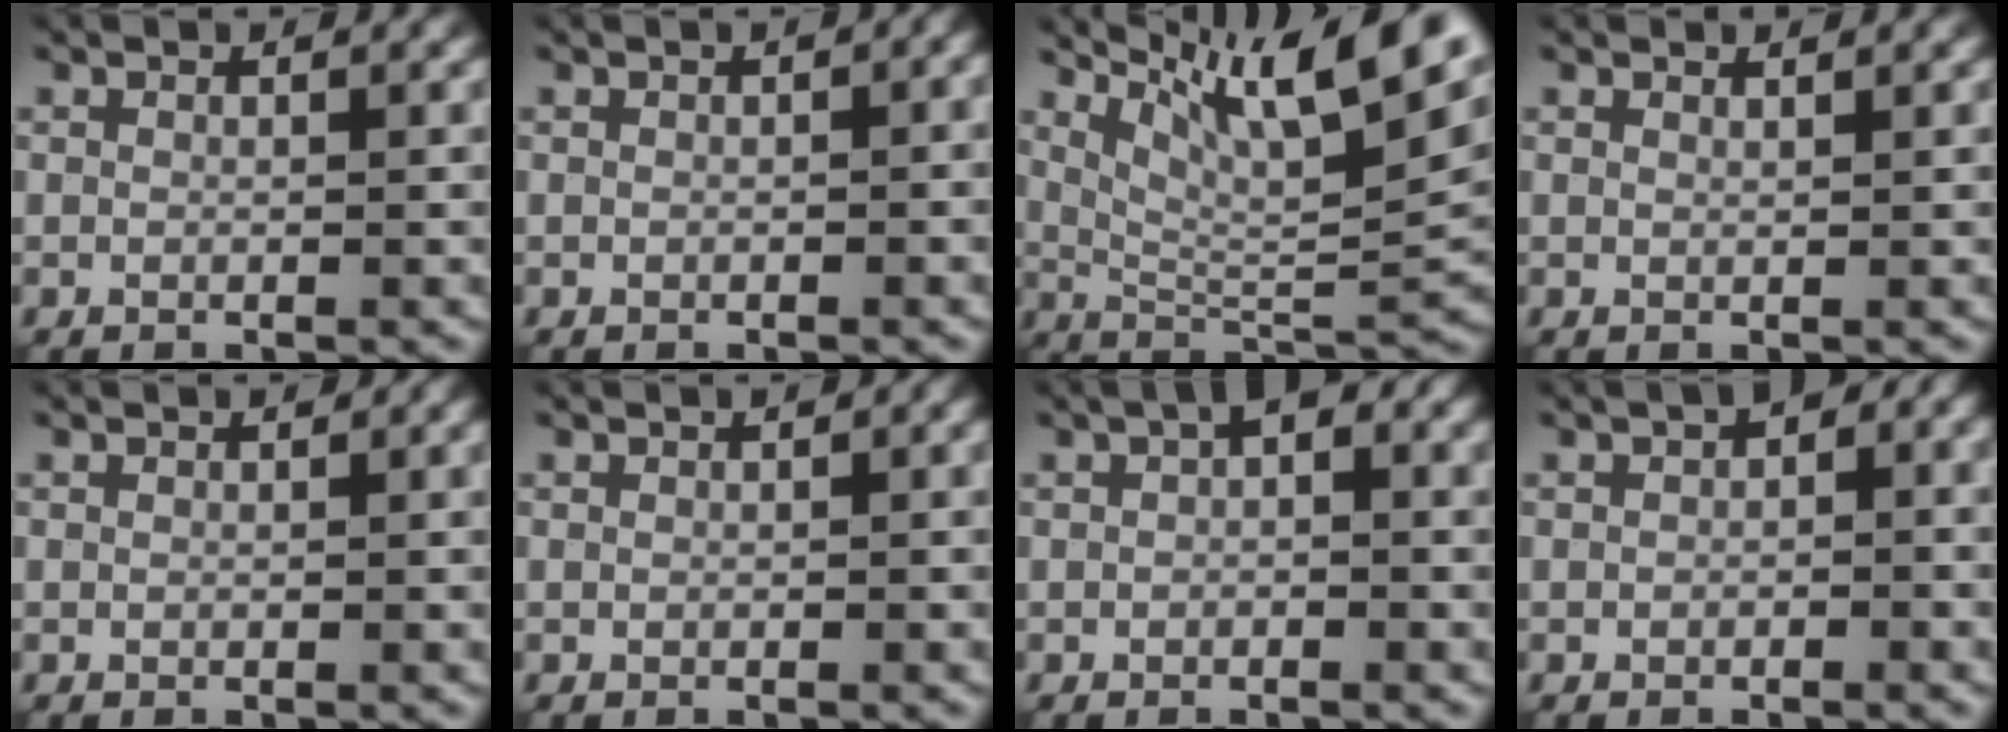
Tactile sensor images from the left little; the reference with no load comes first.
{"total": 2.2, "force": [0.5, 1.1, 1.9], "torque": [-0.022, 0.007, 0.014]}
{"total": 11.3, "force": [6.1, 2.9, 9.1], "torque": [-0.146, 0.005, 0.114]}
{"total": 0.8, "force": [0.7, 0.1, 0.3], "torque": [-0.002, 0.002, 0.007]}
{"total": 1.6, "force": [0.5, 0.9, 1.3], "torque": [-0.009, 0.004, 0.007]}
{"total": 2.1, "force": [0.5, 1.1, 1.7], "torque": [-0.016, 0.006, 0.012]}
{"total": 4.0, "force": [0.7, 2.2, 3.2], "torque": [-0.039, 0.013, 0.006]}
{"total": 6.5, "force": [1.1, 3.8, 5.1], "torque": [-0.062, 0.019, 0.012]}